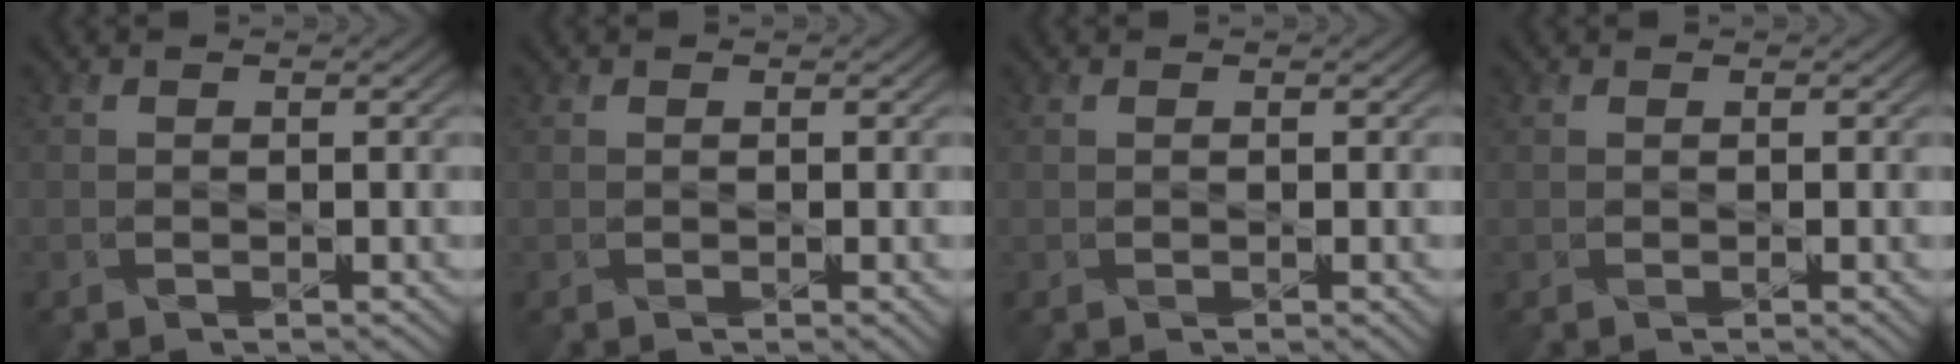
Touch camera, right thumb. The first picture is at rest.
{"total": 1.4, "force": [0.0, 0.4, 1.3], "torque": [-0.017, 0.001, 0.000]}
{"total": 1.1, "force": [0.0, 0.3, 1.0], "torque": [-0.012, 0.002, 0.001]}
{"total": 1.1, "force": [0.1, 0.3, 1.1], "torque": [-0.012, 0.002, 0.000]}